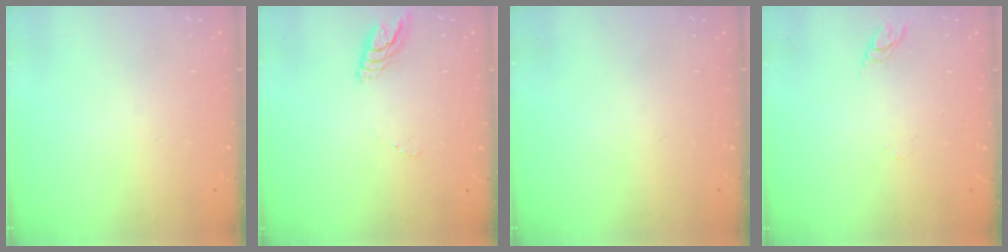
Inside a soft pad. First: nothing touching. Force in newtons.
{"total": 6.0, "press": 6.0, "slide": 0.5}
{"total": 0.0}
{"total": 3.2, "press": 3.2, "slide": 0.3}